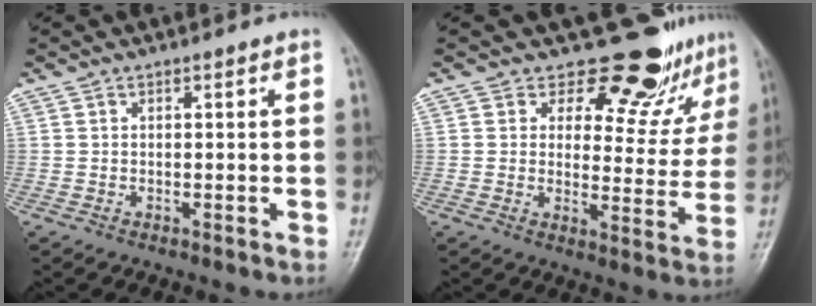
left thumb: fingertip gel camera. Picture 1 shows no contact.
{"total": 12.7, "force": [10.9, 5.8, 3.1], "torque": [0.011, -0.089, 0.122]}